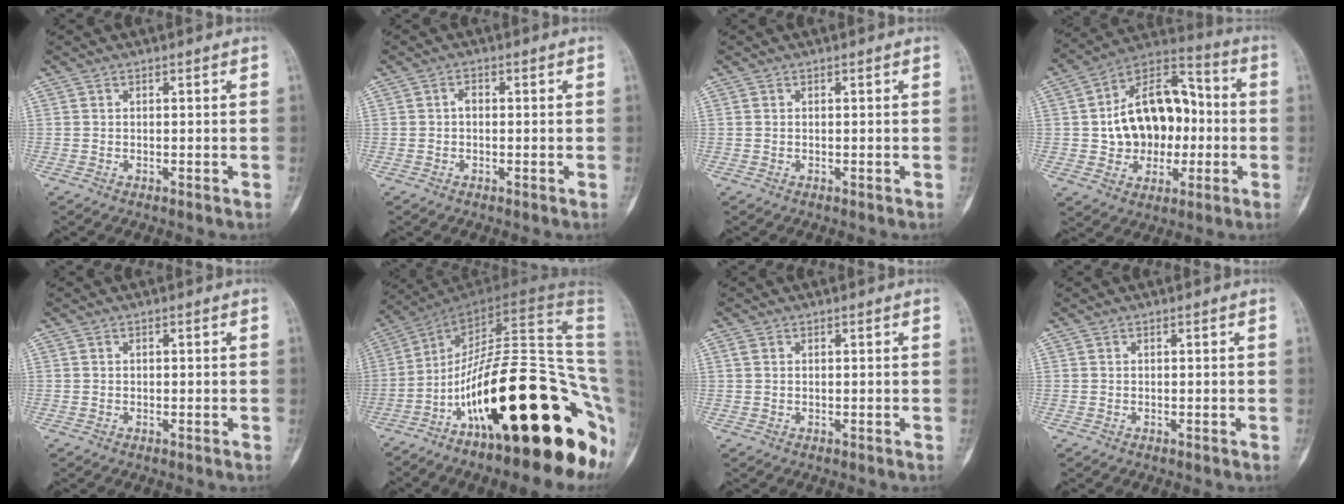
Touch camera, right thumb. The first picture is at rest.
{"total": 1.5, "force": [-0.2, 1.2, 1.0], "torque": [-0.006, 0.004, -0.008]}
{"total": 0.0}
{"total": 19.7, "force": [-0.4, 13.7, 14.1], "torque": [-0.178, 0.040, -0.005]}
{"total": 0.0}
{"total": 31.3, "force": [-11.2, 8.9, 27.9], "torque": [-0.320, 0.090, -0.170]}
{"total": 1.2, "force": [0.3, 1.0, 0.7], "torque": [-0.014, 0.002, 0.006]}
{"total": 0.0}